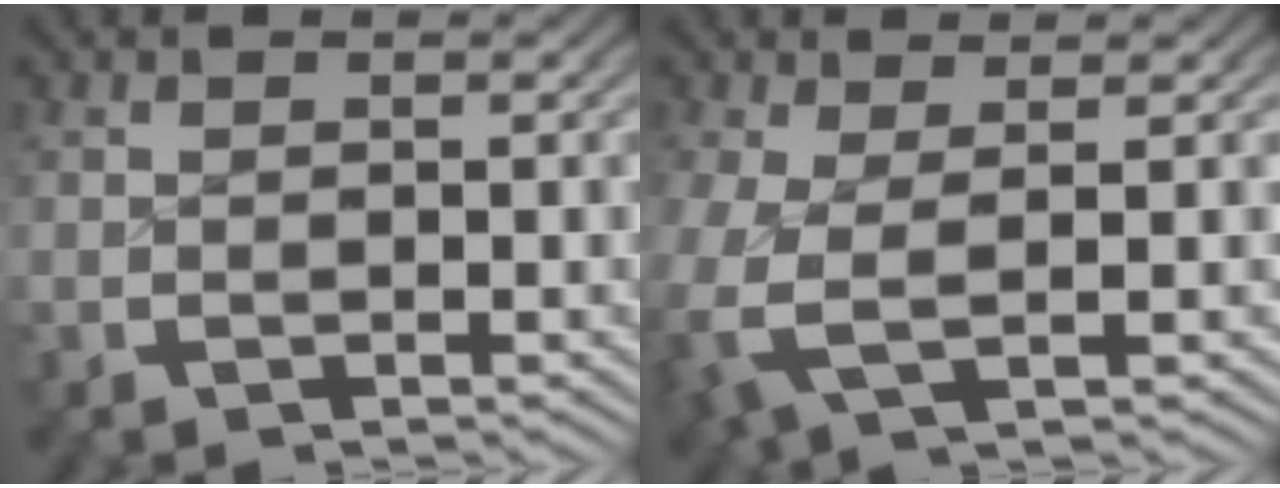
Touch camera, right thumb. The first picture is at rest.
{"total": 4.6, "force": [0.3, 2.0, 4.2], "torque": [-0.118, -0.022, 0.018]}